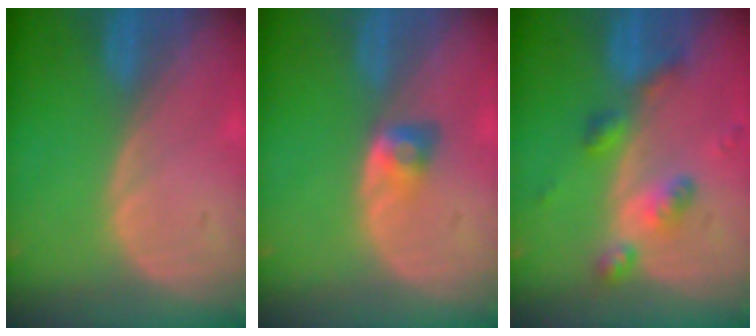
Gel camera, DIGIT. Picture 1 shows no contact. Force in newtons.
{"total": 2.9, "press": 2.5, "slide": 1.4}
{"total": 6.2, "press": 5.5, "slide": 3.0}